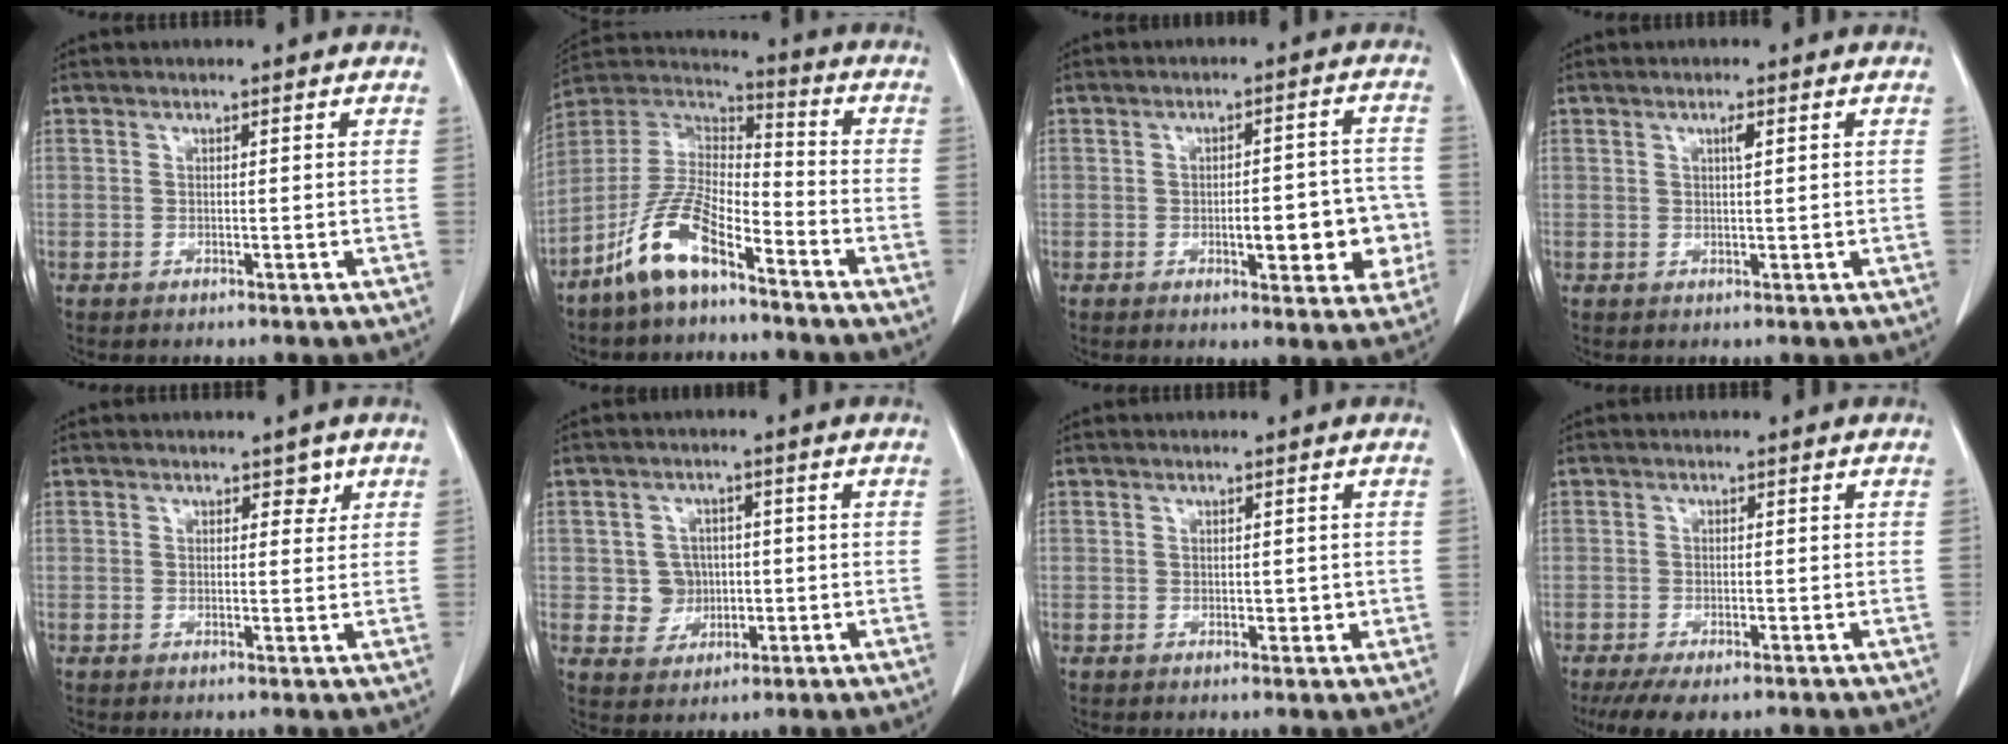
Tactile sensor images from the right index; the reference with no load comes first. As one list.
[{"total": 12.2, "force": [-7.8, 3.8, 8.6], "torque": [-0.188, 0.006, -0.152]}, {"total": 9.5, "force": [-2.0, 3.3, 8.7], "torque": [-0.106, 0.017, -0.017]}, {"total": 1.7, "force": [0.8, 0.3, 1.5], "torque": [-0.028, -0.002, 0.013]}, {"total": 2.2, "force": [1.3, 1.4, 1.2], "torque": [-0.010, -0.001, 0.018]}, {"total": 3.4, "force": [-0.1, 3.3, 1.0], "torque": [-0.008, 0.005, 0.003]}, {"total": 1.7, "force": [0.0, 1.0, 1.4], "torque": [-0.019, -0.003, 0.003]}, {"total": 6.1, "force": [-4.1, 2.6, 3.7], "torque": [-0.058, -0.011, -0.063]}]